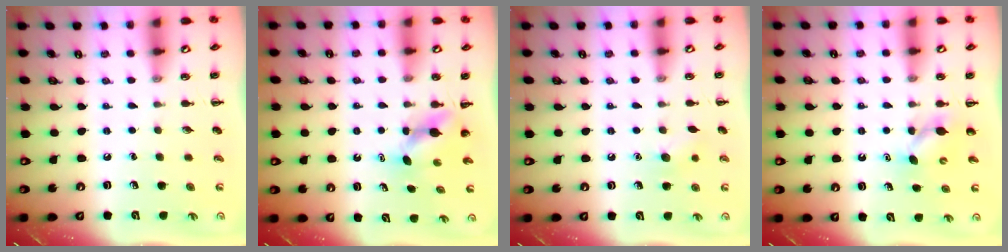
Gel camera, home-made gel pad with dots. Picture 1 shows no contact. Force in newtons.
{"total": 3.9, "press": 3.9, "slide": 0.2}
{"total": 7.4, "press": 7.1, "slide": 1.8}
{"total": 5.0, "press": 4.8, "slide": 1.4}